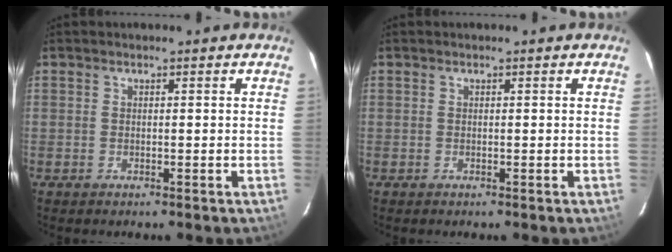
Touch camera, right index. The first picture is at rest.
{"total": 0.0}